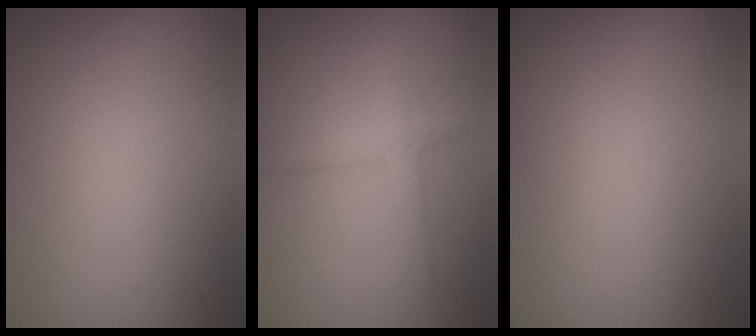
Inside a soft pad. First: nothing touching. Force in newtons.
{"total": 1.7, "press": 1.7, "slide": 0.0}
{"total": 0.0}